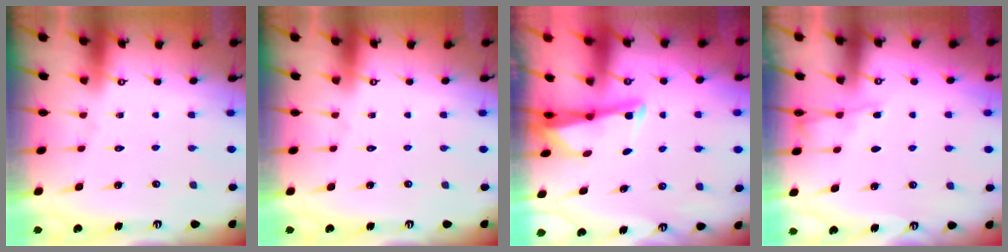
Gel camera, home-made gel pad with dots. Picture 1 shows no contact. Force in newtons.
{"total": 0.0}
{"total": 2.5, "press": 2.5, "slide": 0.3}
{"total": 2.6, "press": 2.5, "slide": 0.4}